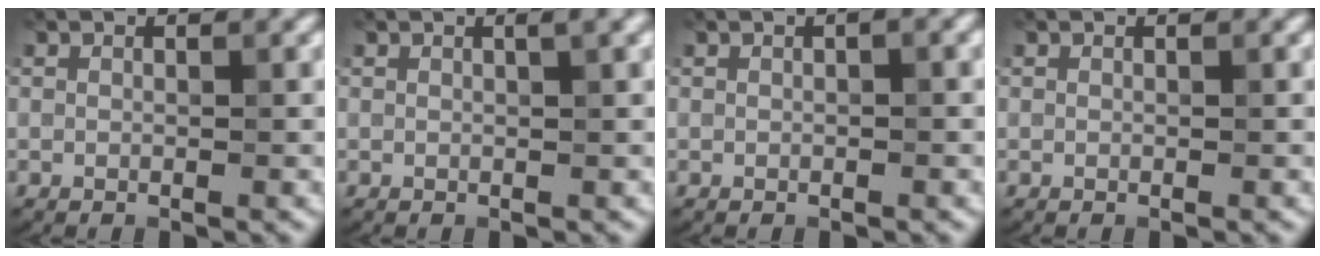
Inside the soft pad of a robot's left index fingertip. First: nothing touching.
{"total": 1.2, "force": [0.5, 0.3, 1.1], "torque": [-0.011, 0.006, 0.006]}
{"total": 0.7, "force": [0.1, 0.1, 0.7], "torque": [-0.011, 0.005, 0.003]}
{"total": 0.0}